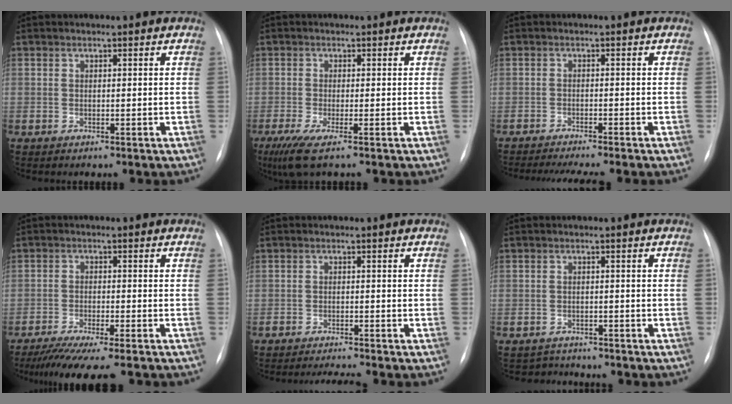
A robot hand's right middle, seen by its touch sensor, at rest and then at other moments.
{"total": 4.7, "force": [-2.9, 0.2, 3.7], "torque": [-0.073, -0.017, -0.056]}
{"total": 7.5, "force": [-6.4, -0.1, 3.9], "torque": [-0.045, -0.011, -0.095]}
{"total": 10.5, "force": [-8.9, 0.2, 5.6], "torque": [-0.076, -0.028, -0.136]}
{"total": 3.7, "force": [-3.3, -1.0, 1.3], "torque": [-0.022, -0.009, -0.053]}
{"total": 2.5, "force": [-2.3, 0.5, -0.9], "torque": [0.011, -0.008, -0.036]}